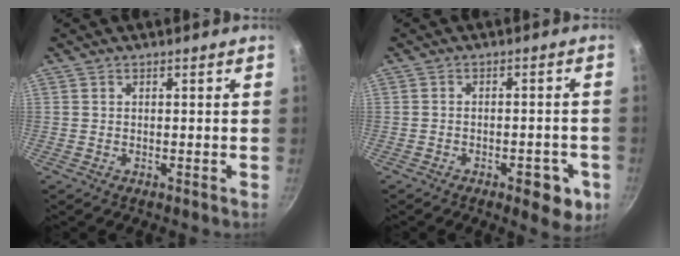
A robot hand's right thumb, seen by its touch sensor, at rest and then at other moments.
{"total": 6.7, "force": [-3.2, 2.9, 5.1], "torque": [-0.047, 0.014, -0.038]}